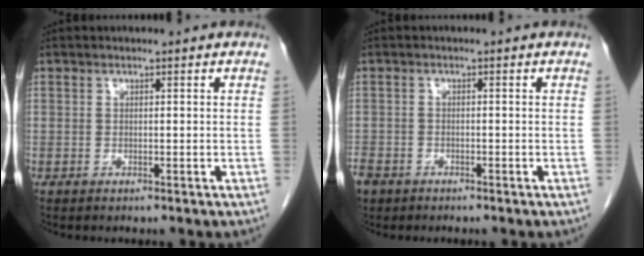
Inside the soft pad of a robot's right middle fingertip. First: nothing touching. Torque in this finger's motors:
{"motor_torque": [0.69, -0.34, 0.38, 0.12]}